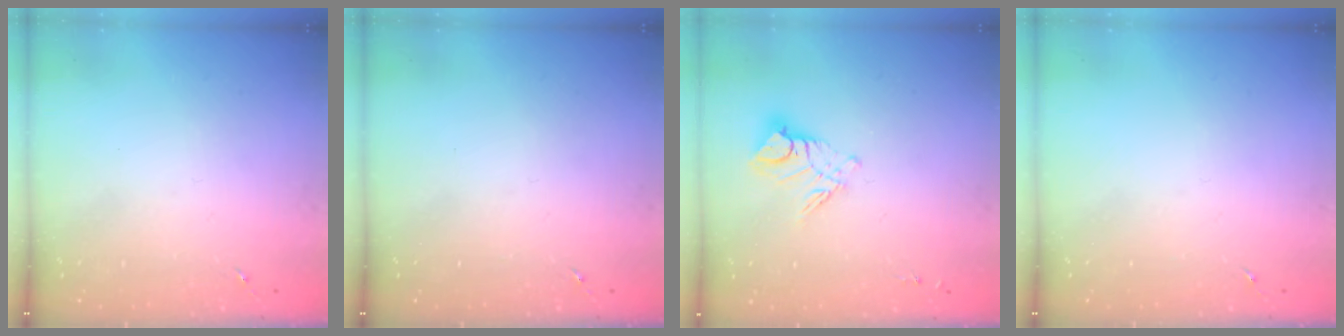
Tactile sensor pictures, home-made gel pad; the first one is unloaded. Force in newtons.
{"total": 0.0}
{"total": 9.7, "press": 9.6, "slide": 0.8}
{"total": 0.0}